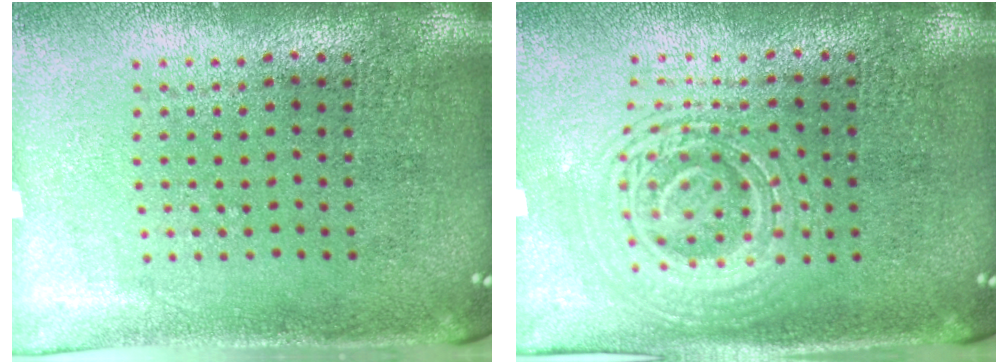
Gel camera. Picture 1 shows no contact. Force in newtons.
{"total": 2.7, "press": 2.7, "slide": 0.5}